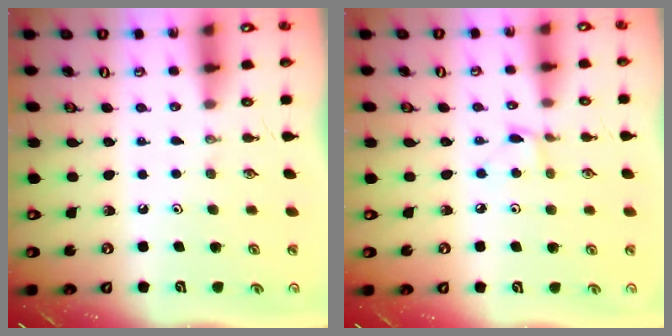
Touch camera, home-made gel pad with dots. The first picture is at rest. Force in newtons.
{"total": 3.1, "press": 3.0, "slide": 0.4}